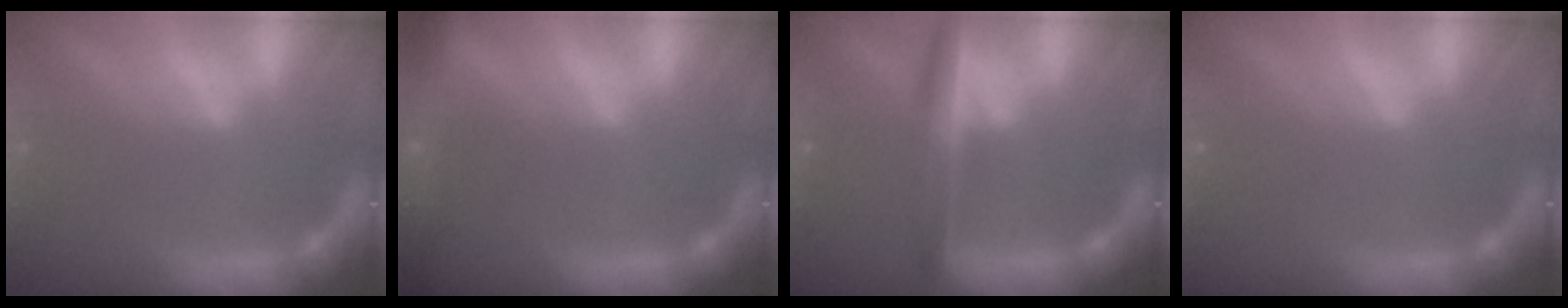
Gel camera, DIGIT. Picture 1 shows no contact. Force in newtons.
{"total": 9.0}
{"total": 4.5}
{"total": 0.0}